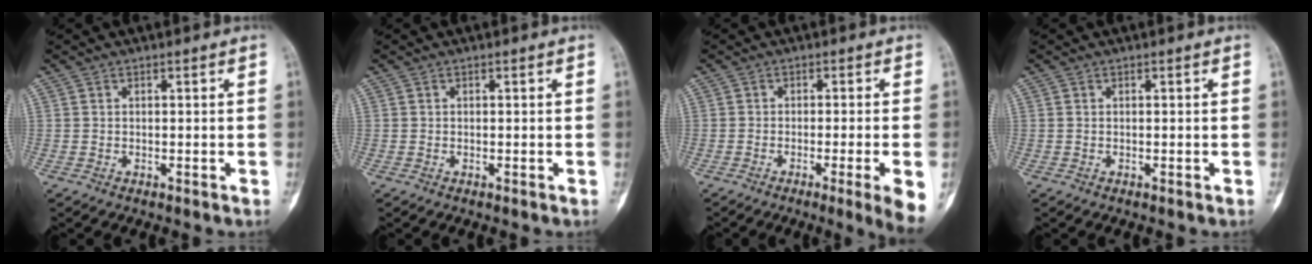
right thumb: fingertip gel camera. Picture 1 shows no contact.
{"total": 0.0}
{"total": 6.5, "force": [-2.7, -0.5, 5.9], "torque": [-0.092, -0.009, -0.042]}
{"total": 0.0}